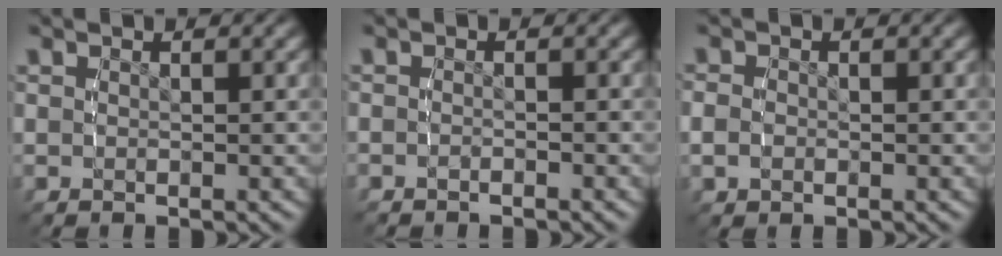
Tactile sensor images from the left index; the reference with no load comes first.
{"total": 1.5, "force": [-1.4, 0.5, -0.2], "torque": [-0.004, -0.009, -0.021]}
{"total": 1.7, "force": [-0.7, 1.4, 0.8], "torque": [-0.024, -0.008, -0.009]}